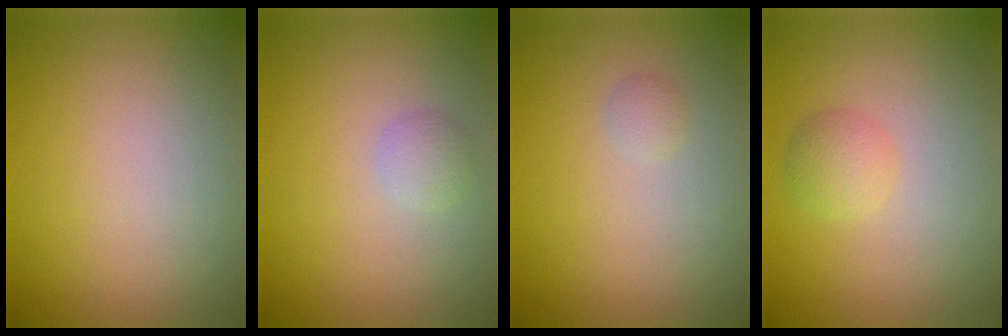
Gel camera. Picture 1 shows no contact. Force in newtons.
{"total": 1.3, "press": 1.3, "slide": 0.1}
{"total": 0.7, "press": 0.7, "slide": 0.0}
{"total": 1.9, "press": 1.9, "slide": 0.1}